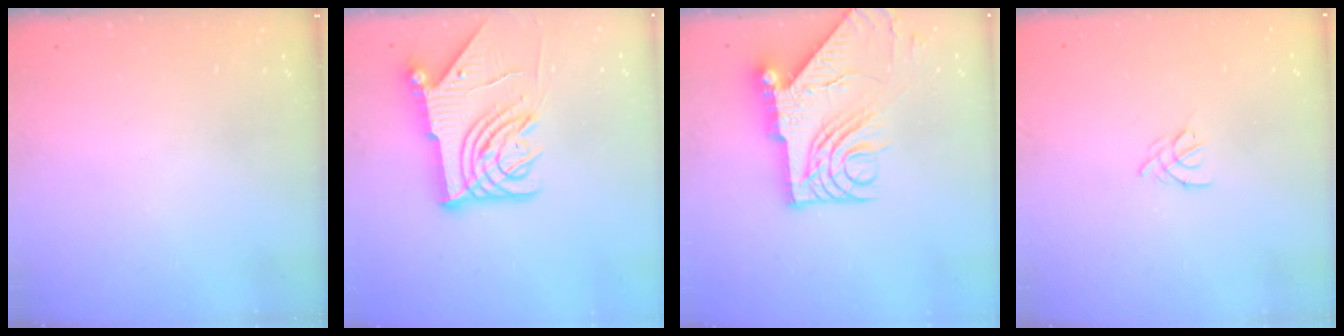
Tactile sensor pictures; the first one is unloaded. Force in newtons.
{"total": 12.0, "press": 11.9, "slide": 1.5}
{"total": 17.7, "press": 17.6, "slide": 1.7}
{"total": 2.5, "press": 2.4, "slide": 0.6}